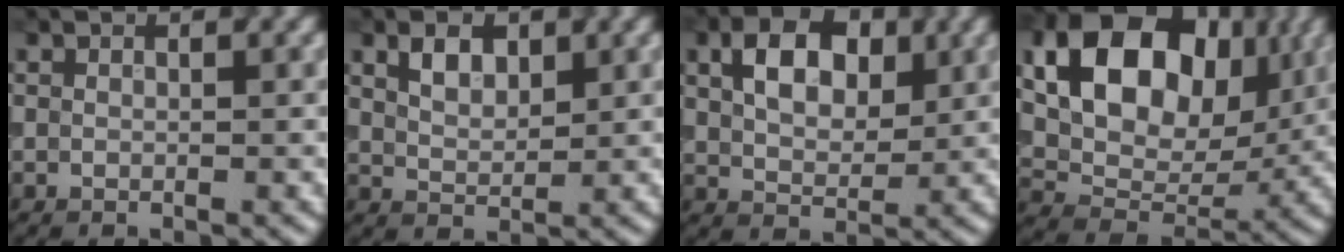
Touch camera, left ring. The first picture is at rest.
{"total": 2.6, "force": [1.4, 1.5, 1.6], "torque": [-0.032, 0.002, 0.028]}
{"total": 5.5, "force": [1.8, 3.6, 3.8], "torque": [-0.066, 0.006, 0.028]}
{"total": 13.0, "force": [4.2, 8.9, 8.6], "torque": [-0.142, 0.001, 0.070]}